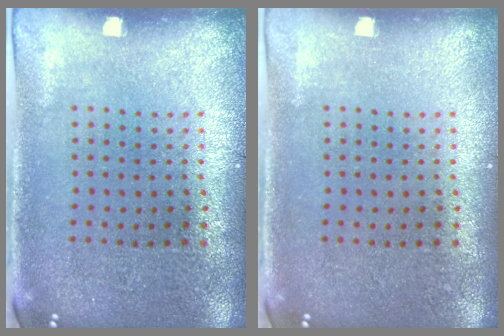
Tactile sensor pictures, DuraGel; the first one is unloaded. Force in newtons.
{"total": 0.0}